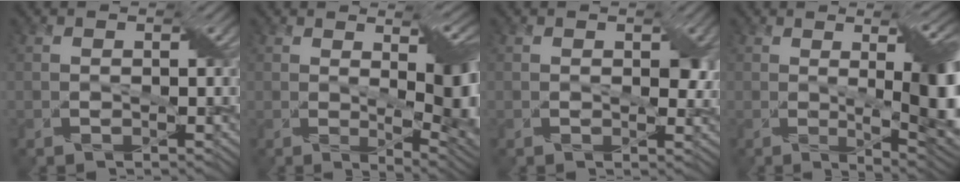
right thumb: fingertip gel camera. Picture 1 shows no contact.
{"total": 8.9, "force": [1.1, 3.3, 8.2], "torque": [-0.116, -0.014, 0.022]}
{"total": 2.2, "force": [0.7, 1.3, 1.7], "torque": [-0.027, -0.006, 0.010]}
{"total": 10.4, "force": [0.1, 2.7, 10.0], "torque": [-0.131, -0.004, 0.006]}